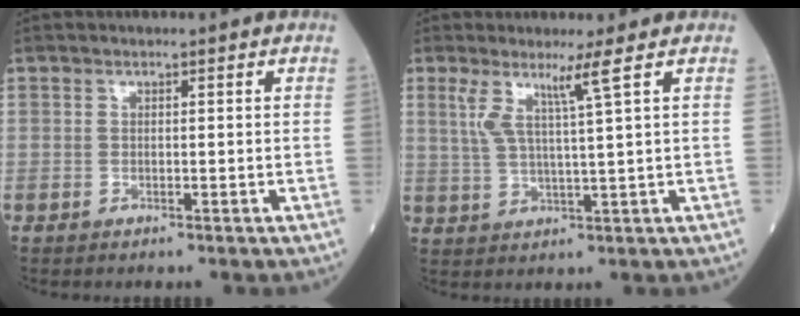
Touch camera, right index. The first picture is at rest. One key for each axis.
{"total": 5.0, "fx": 2.5, "fy": -1.3, "fz": 4.1, "tx": -0.087, "ty": -0.005, "tz": 0.053}